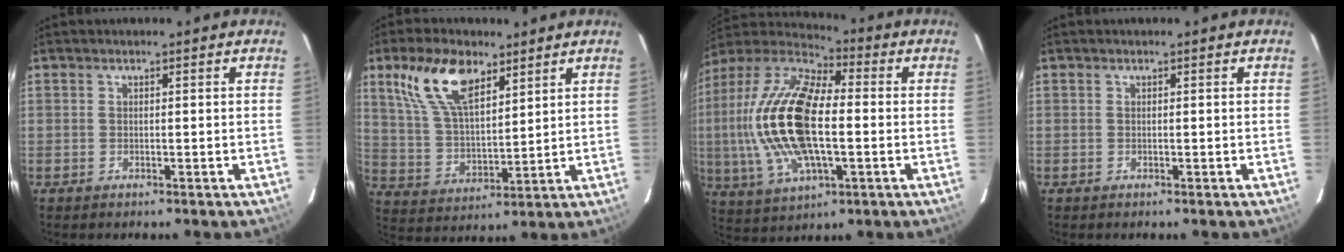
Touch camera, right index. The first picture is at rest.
{"total": 13.3, "force": [7.6, 6.2, 9.0], "torque": [-0.178, 0.021, 0.157]}
{"total": 22.5, "force": [-0.7, 10.2, 20.1], "torque": [-0.417, 0.004, -0.017]}
{"total": 0.0}